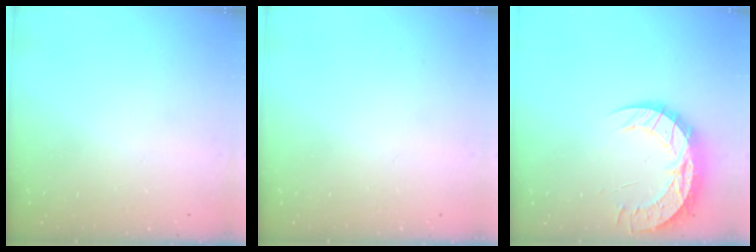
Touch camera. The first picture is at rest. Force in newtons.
{"total": 0.0}
{"total": 13.4, "press": 13.4, "slide": 1.0}